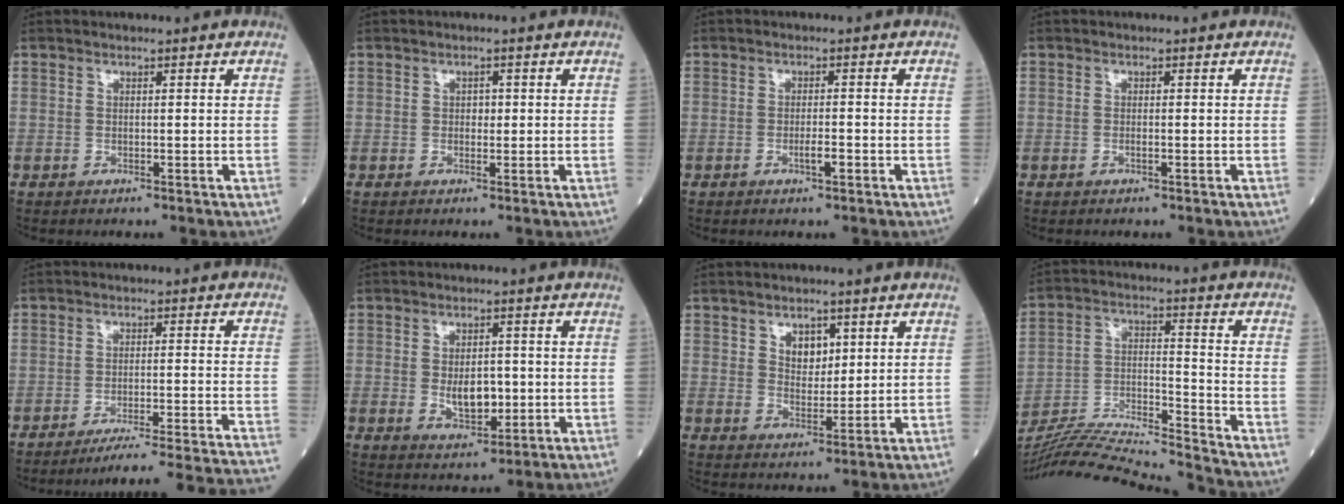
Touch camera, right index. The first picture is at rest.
{"total": 1.1, "force": [0.1, 0.8, 0.7], "torque": [-0.008, 0.002, -0.001]}
{"total": 2.1, "force": [-0.8, 0.3, 1.9], "torque": [-0.032, -0.001, -0.014]}
{"total": 0.6, "force": [-0.2, 0.0, 0.5], "torque": [-0.013, -0.001, -0.004]}
{"total": 20.0, "force": [-18.8, -2.5, 6.4], "torque": [-0.037, -0.031, -0.245]}
{"total": 5.7, "force": [-0.5, 3.0, 4.8], "torque": [-0.080, -0.006, 0.000]}
{"total": 4.0, "force": [1.8, 2.5, 2.5], "torque": [-0.039, 0.001, 0.034]}
{"total": 19.4, "force": [-18.4, -1.9, 5.7], "torque": [-0.113, -0.008, -0.308]}